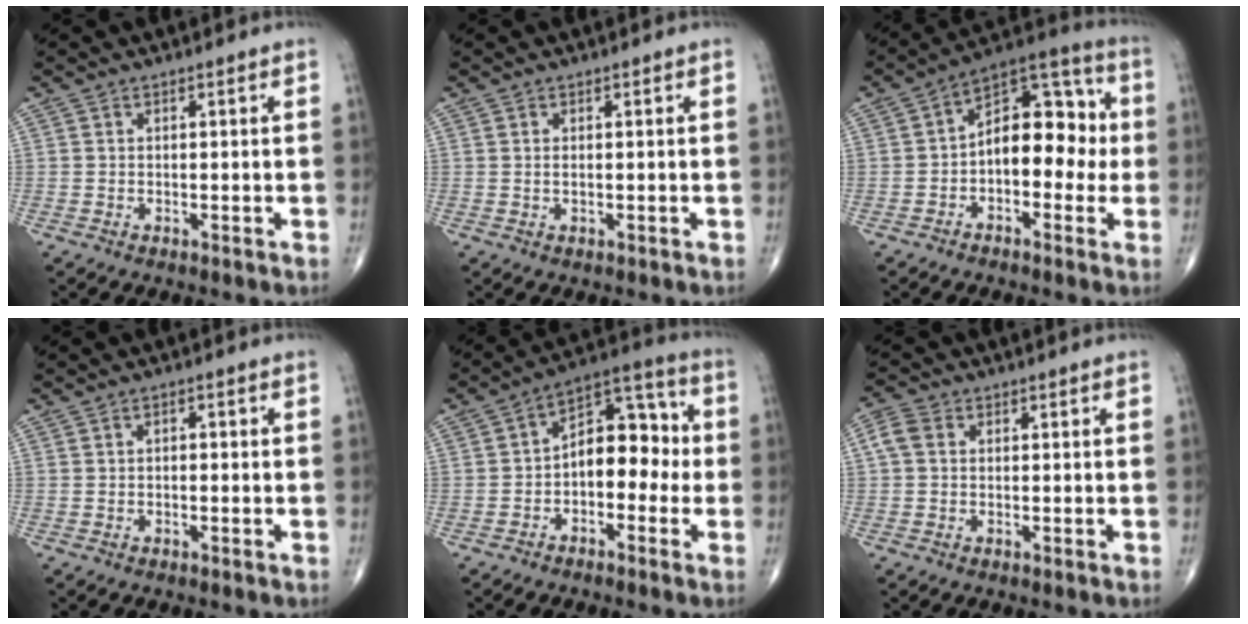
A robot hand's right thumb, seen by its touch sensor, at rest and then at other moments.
{"total": 0.7, "force": [0.1, 0.3, 0.7], "torque": [-0.015, -0.001, 0.004]}
{"total": 14.0, "force": [-0.7, 8.3, 11.2], "torque": [-0.127, 0.043, -0.027]}
{"total": 0.9, "force": [0.0, 0.6, 0.8], "torque": [-0.008, 0.002, -0.003]}
{"total": 11.6, "force": [-1.2, 7.2, 9.0], "torque": [-0.098, 0.044, -0.034]}
{"total": 3.6, "force": [0.6, 2.8, 2.1], "torque": [-0.050, 0.012, 0.006]}